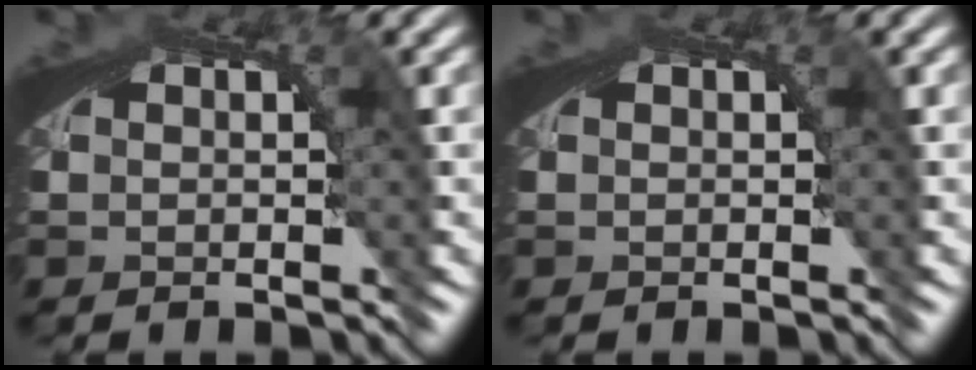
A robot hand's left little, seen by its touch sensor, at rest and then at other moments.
{"total": 0.0}